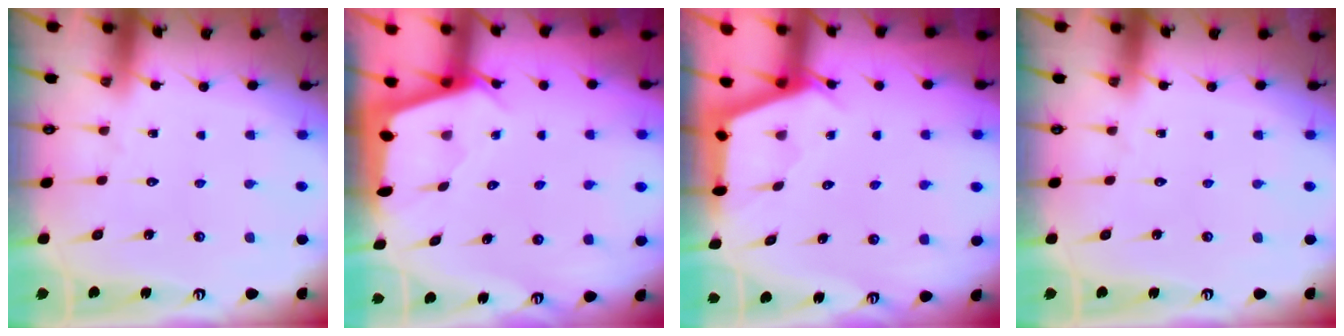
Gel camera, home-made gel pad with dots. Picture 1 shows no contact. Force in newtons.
{"total": 2.5, "press": 2.5, "slide": 0.2}
{"total": 2.5, "press": 2.5, "slide": 0.3}
{"total": 0.0}